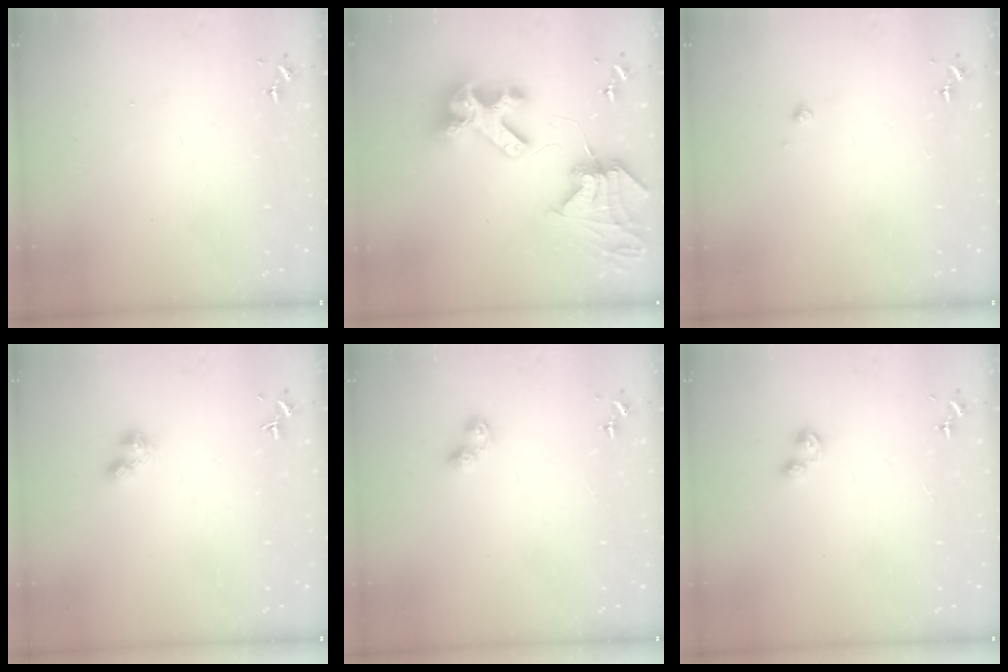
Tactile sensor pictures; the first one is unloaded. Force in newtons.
{"total": 18.6, "press": 18.5, "slide": 2.3}
{"total": 1.9, "press": 1.9, "slide": 0.1}
{"total": 2.9, "press": 2.9, "slide": 0.7}
{"total": 5.2, "press": 5.1, "slide": 0.5}
{"total": 3.7, "press": 3.7, "slide": 0.4}